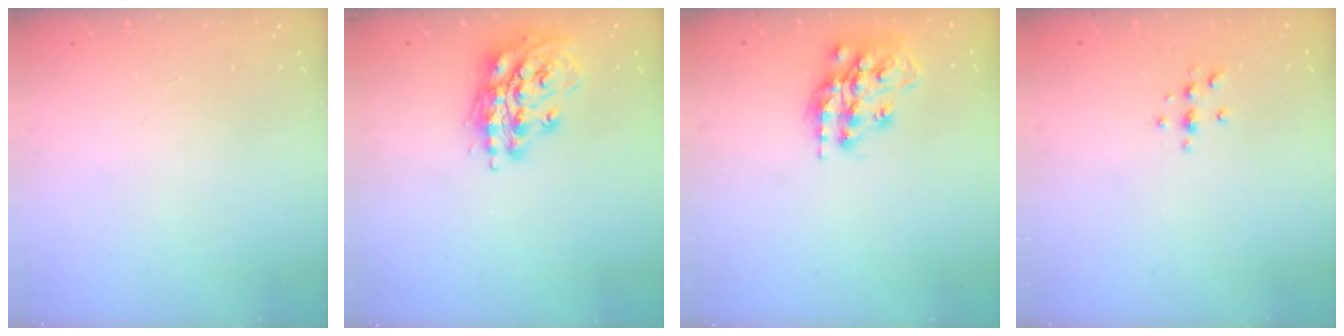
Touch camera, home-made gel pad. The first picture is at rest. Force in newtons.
{"total": 14.9, "press": 14.9, "slide": 1.6}
{"total": 15.5, "press": 15.5, "slide": 1.1}
{"total": 3.9, "press": 3.8, "slide": 0.5}